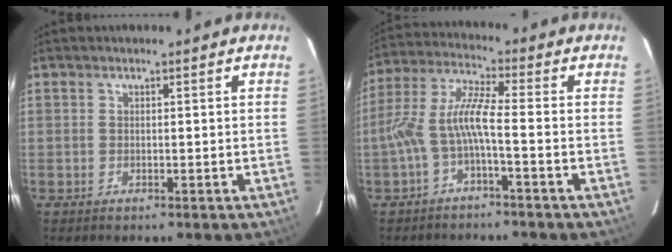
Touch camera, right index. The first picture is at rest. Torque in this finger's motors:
{"motor_torque": [0.96, -0.41, 0.61, 0.18]}